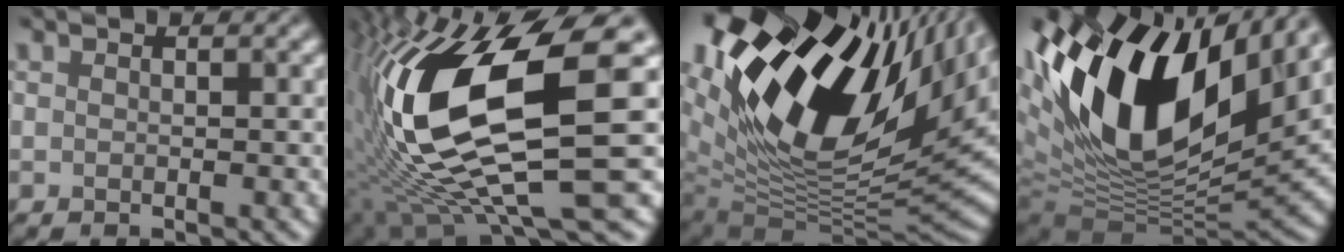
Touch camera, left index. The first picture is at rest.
{"total": 15.9, "force": [-0.2, 4.5, 15.2], "torque": [-0.330, 0.003, 0.024]}
{"total": 16.8, "force": [7.3, 8.8, 12.2], "torque": [-0.230, 0.003, 0.157]}
{"total": 16.2, "force": [4.9, 8.0, 13.2], "torque": [-0.276, 0.017, 0.102]}